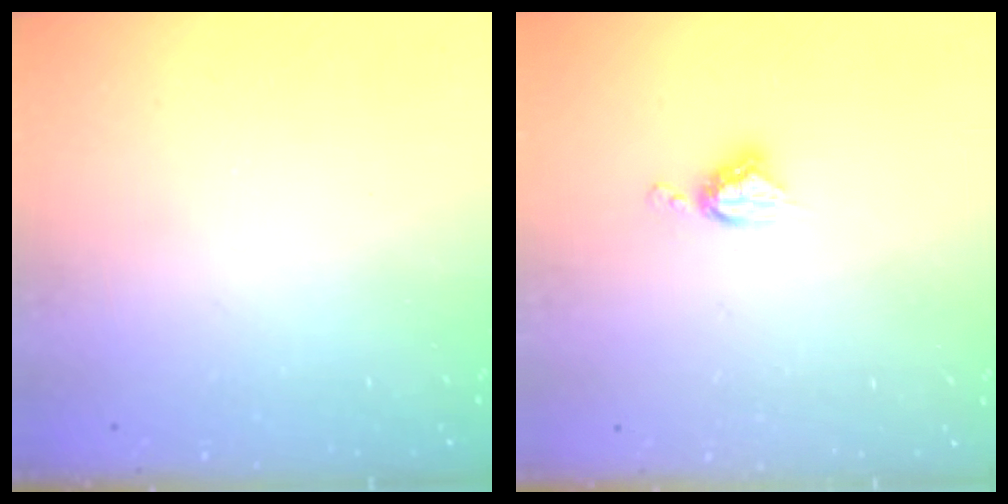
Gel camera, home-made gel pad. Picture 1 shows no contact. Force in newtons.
{"total": 5.4, "press": 5.4, "slide": 0.1}